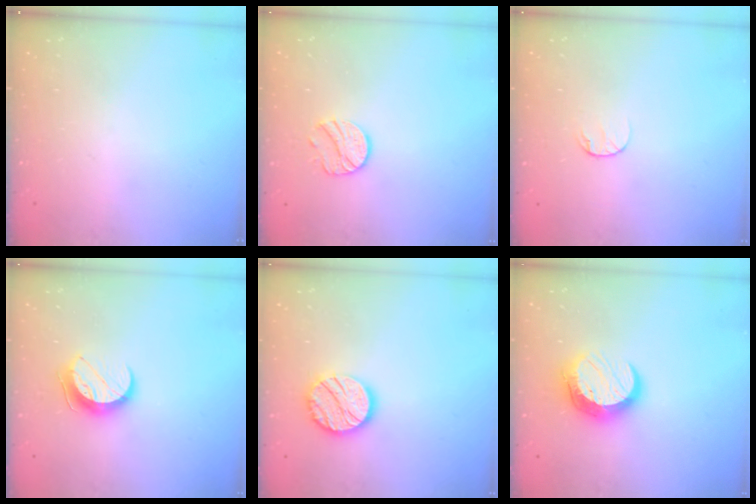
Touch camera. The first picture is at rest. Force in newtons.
{"total": 8.8, "press": 8.8, "slide": 0.2}
{"total": 6.3, "press": 6.3, "slide": 0.6}
{"total": 10.1, "press": 10.1, "slide": 0.8}
{"total": 13.2, "press": 13.2, "slide": 0.6}
{"total": 11.6, "press": 11.6, "slide": 0.9}